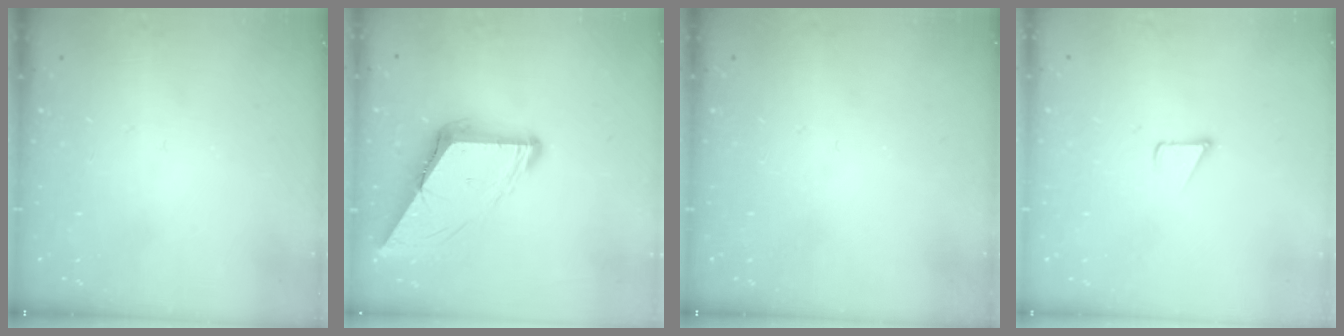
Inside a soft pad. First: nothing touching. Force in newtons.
{"total": 10.1, "press": 10.0, "slide": 1.1}
{"total": 0.0}
{"total": 1.2, "press": 1.2, "slide": 0.1}